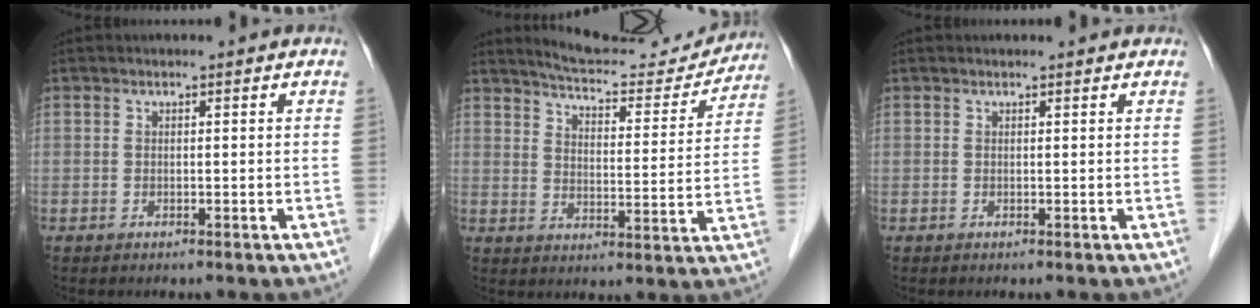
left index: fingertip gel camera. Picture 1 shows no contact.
{"total": 13.9, "force": [13.4, 2.2, 2.8], "torque": [-0.035, -0.021, 0.174]}
{"total": 1.0, "force": [0.9, 0.2, 0.2], "torque": [-0.011, 0.005, 0.007]}